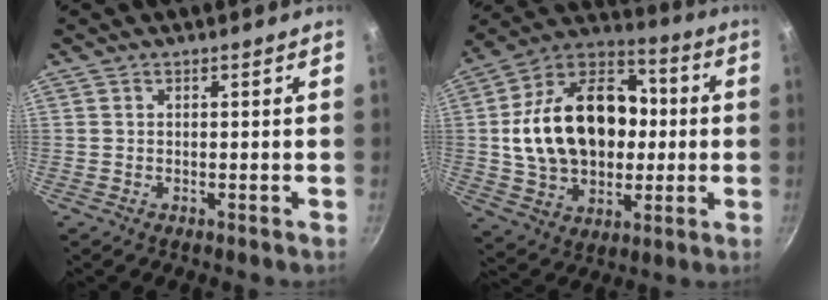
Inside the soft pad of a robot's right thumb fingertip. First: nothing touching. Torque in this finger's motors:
{"motor_torque": [2.53, 2.48, 1.18, -0.88, 0.53]}